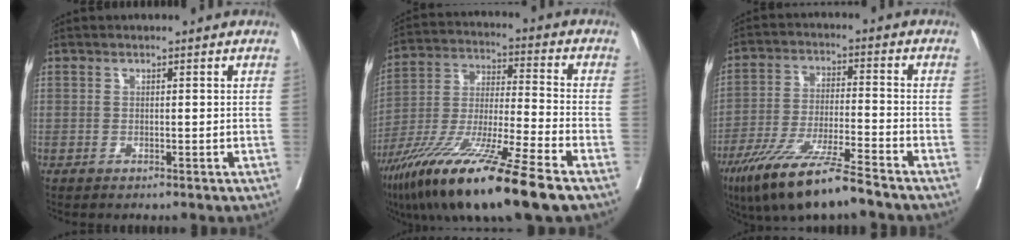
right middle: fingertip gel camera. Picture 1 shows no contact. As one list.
[{"total": 20.1, "force": [-12.9, 0.5, 15.3], "torque": [-0.284, -0.052, -0.233]}, {"total": 12.8, "force": [-9.3, 0.7, 8.8], "torque": [-0.165, -0.033, -0.166]}]